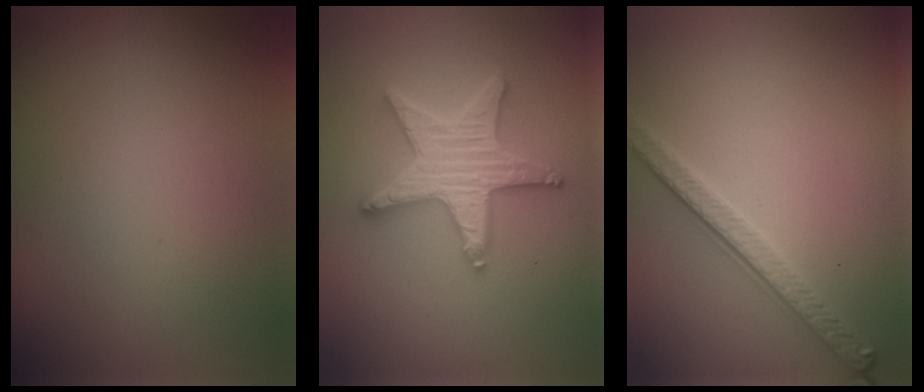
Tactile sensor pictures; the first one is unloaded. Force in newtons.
{"total": 5.1, "press": 5.0, "slide": 0.9}
{"total": 2.8, "press": 2.5, "slide": 1.2}